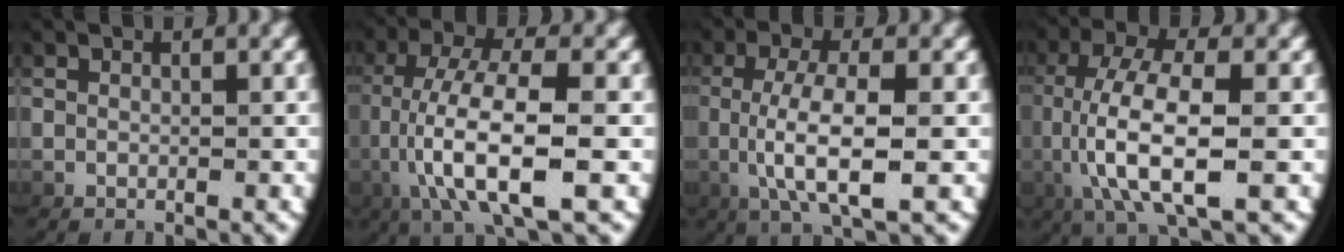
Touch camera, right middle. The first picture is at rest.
{"total": 7.7, "force": [-0.8, 2.6, 7.2], "torque": [-0.159, -0.017, 0.003]}
{"total": 5.9, "force": [-0.6, 1.5, 5.7], "torque": [-0.122, -0.013, 0.000]}
{"total": 7.2, "force": [-0.6, 2.7, 6.7], "torque": [-0.158, -0.020, 0.008]}